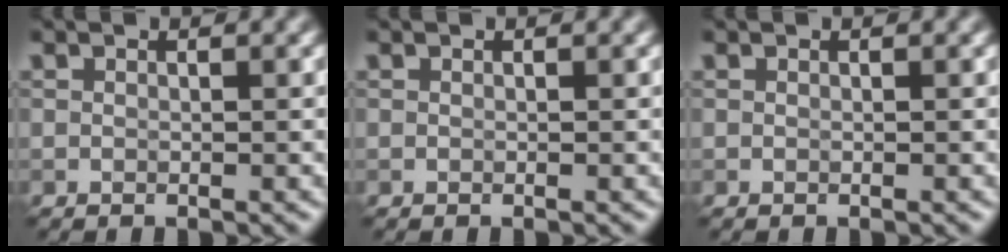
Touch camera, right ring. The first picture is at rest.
{"total": 0.0}
{"total": 0.0}